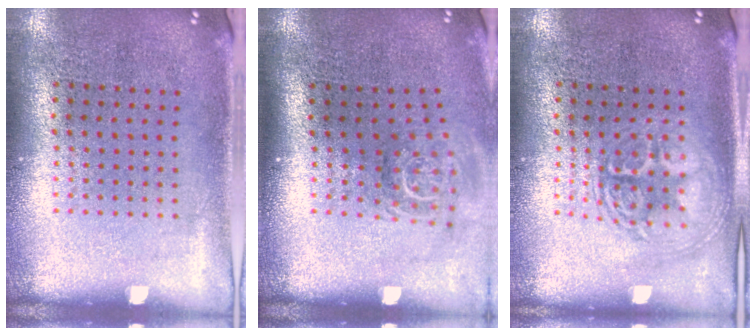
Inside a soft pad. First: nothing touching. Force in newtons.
{"total": 1.7, "press": 1.2, "slide": 1.2}
{"total": 2.2, "press": 2.2, "slide": 0.3}